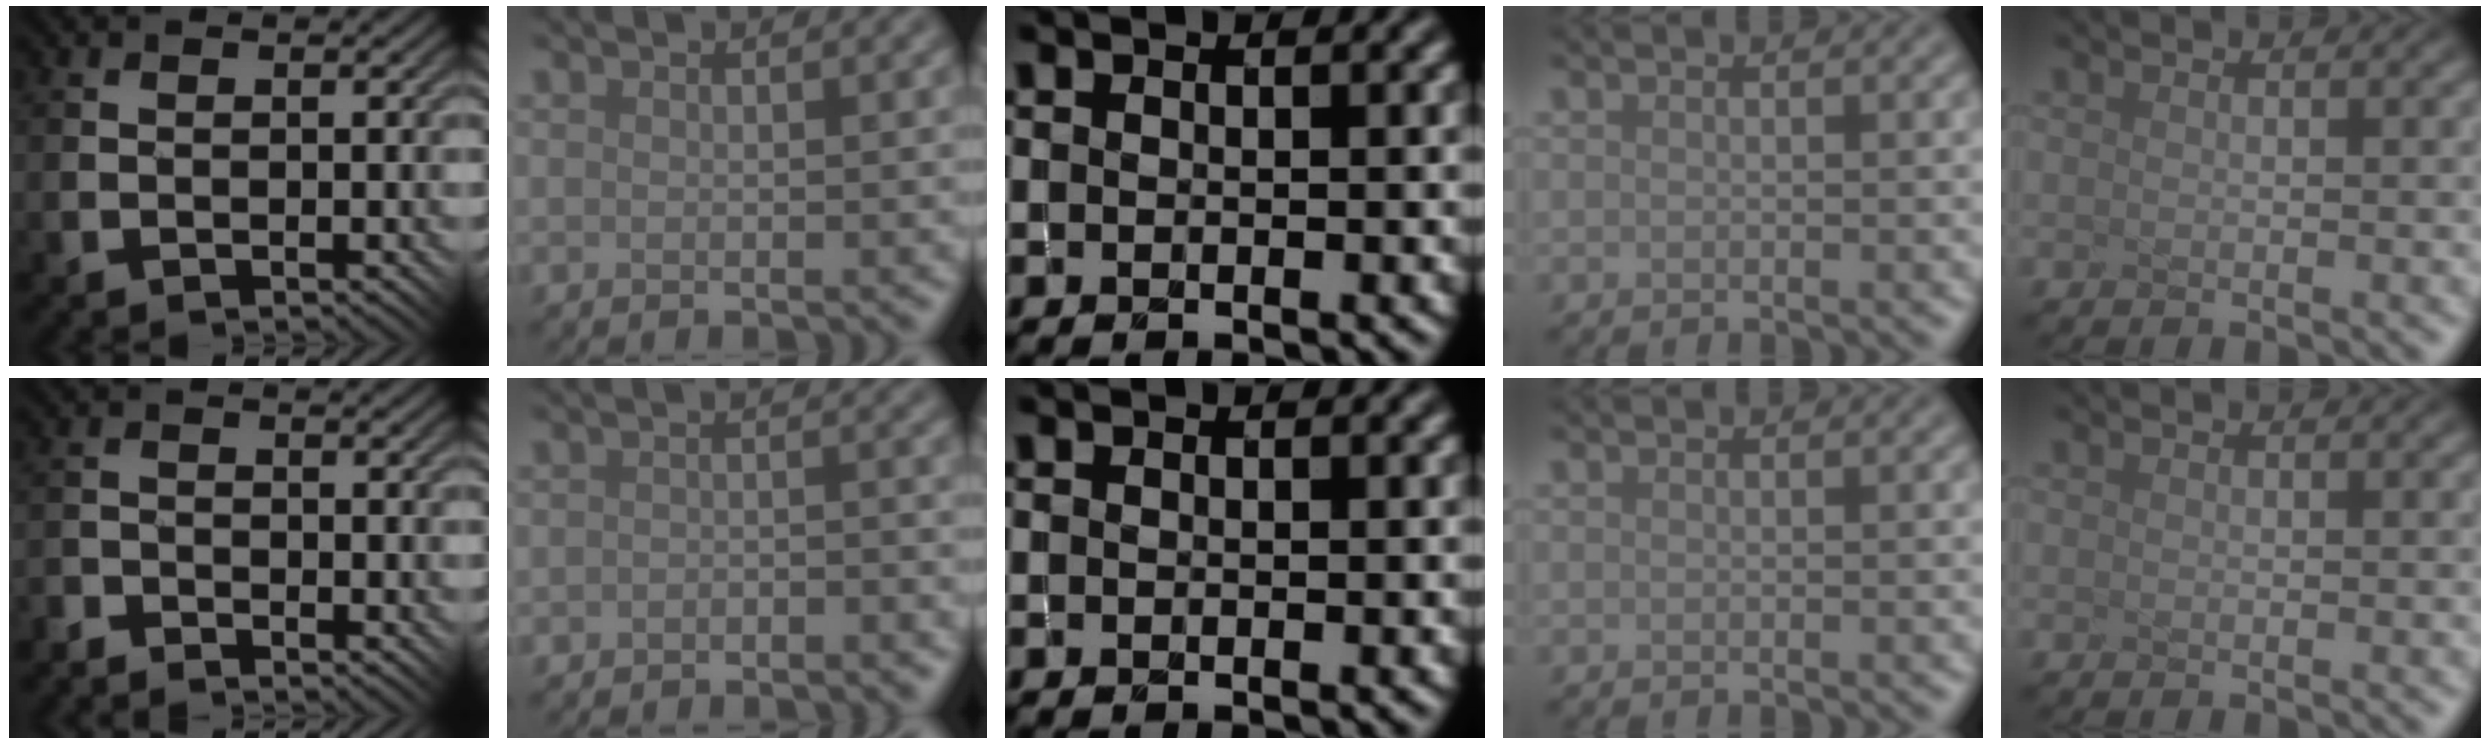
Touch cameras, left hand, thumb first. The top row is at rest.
{"thumb": {"total": 2.5, "force": [-2.5, 0.4, -0.1], "torque": [0.004, 0.009, -0.055]}, "index": {"total": 1.9, "force": [-1.7, 0.7, 0.5], "torque": [-0.002, 0.006, -0.026]}}